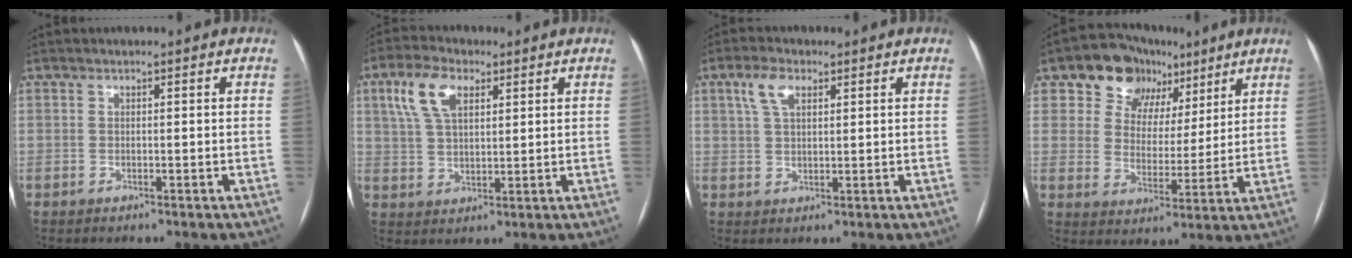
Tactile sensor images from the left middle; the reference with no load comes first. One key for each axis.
{"total": 7.8, "fx": 3.5, "fy": 3.9, "fz": 5.8, "tx": -0.127, "ty": 0.022, "tz": 0.069}
{"total": 4.4, "fx": 2.2, "fy": 2.1, "fz": 3.2, "tx": -0.071, "ty": 0.015, "tz": 0.044}
{"total": 11.2, "fx": 6.5, "fy": 8.3, "fz": 3.8, "tx": -0.054, "ty": 0.037, "tz": 0.109}